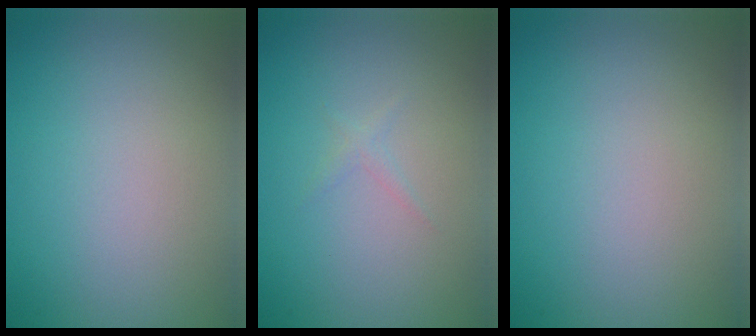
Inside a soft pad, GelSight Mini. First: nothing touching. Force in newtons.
{"total": 0.6, "press": 0.6, "slide": 0.1}
{"total": 0.0}